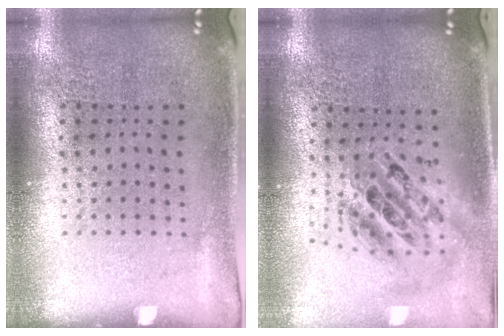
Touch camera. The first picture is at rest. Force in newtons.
{"total": 2.0, "press": 1.5, "slide": 1.3}